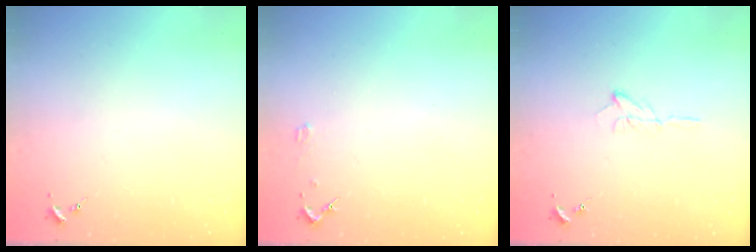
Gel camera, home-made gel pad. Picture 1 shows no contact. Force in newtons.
{"total": 2.0, "press": 2.0, "slide": 0.2}
{"total": 4.9, "press": 4.9, "slide": 0.6}